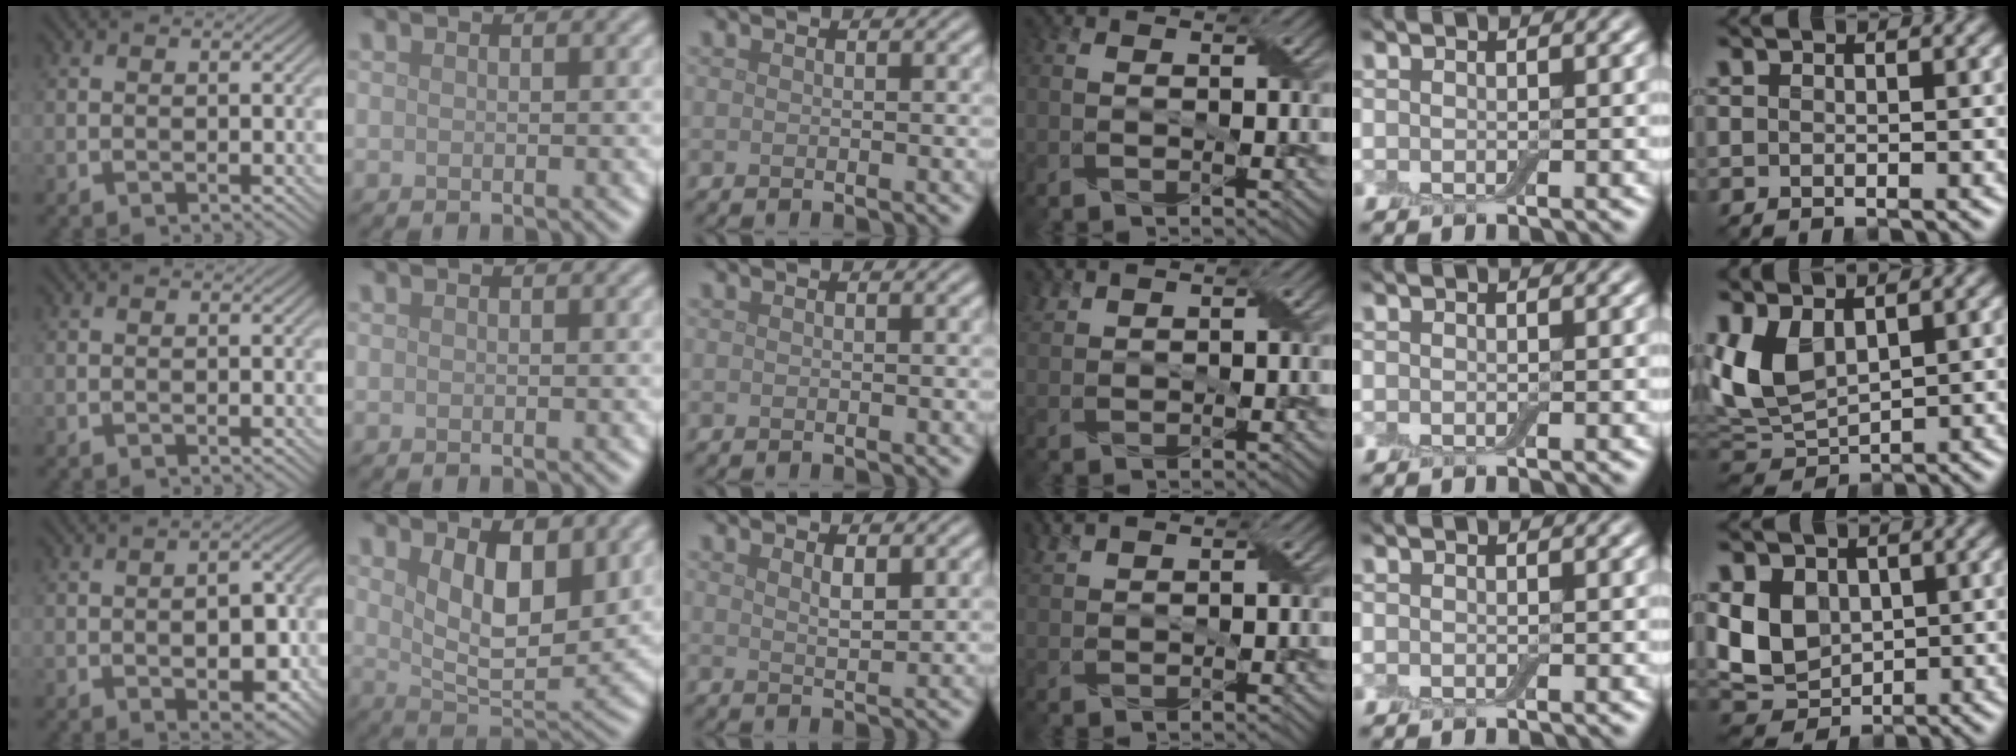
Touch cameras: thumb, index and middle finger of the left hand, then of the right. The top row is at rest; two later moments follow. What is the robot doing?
{"motion": "wrap", "object": "adhesive wrap"}